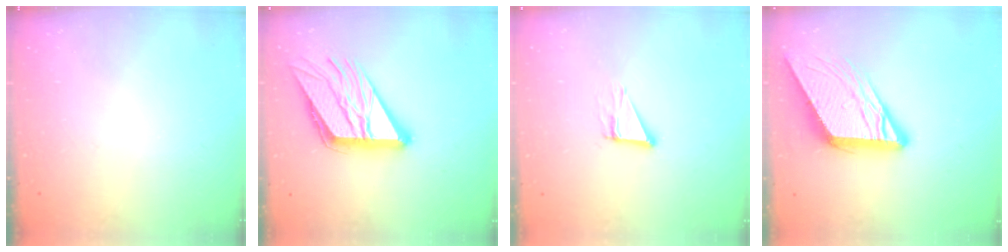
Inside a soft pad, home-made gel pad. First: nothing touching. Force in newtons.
{"total": 18.0, "press": 17.9, "slide": 2.5}
{"total": 3.8, "press": 3.8, "slide": 0.4}
{"total": 14.0, "press": 13.9, "slide": 1.4}